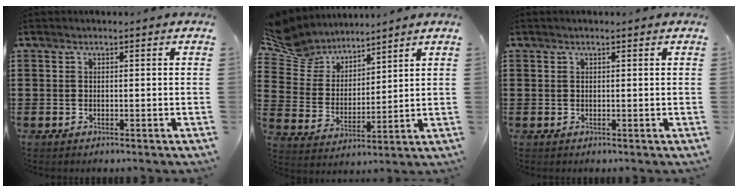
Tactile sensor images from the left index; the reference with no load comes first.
{"total": 8.3, "force": [7.7, 3.0, 0.3], "torque": [-0.059, -0.052, 0.145]}
{"total": 0.5, "force": [0.4, 0.0, 0.4], "torque": [-0.007, -0.001, 0.008]}